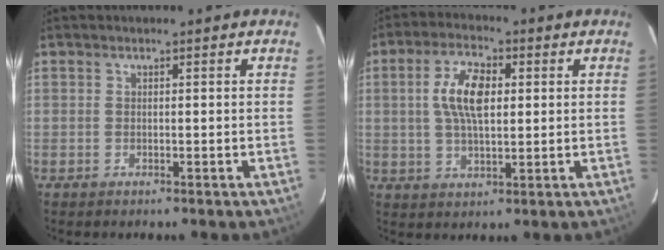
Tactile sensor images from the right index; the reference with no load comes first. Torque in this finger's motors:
{"motor_torque": [0.60, -0.09, 0.69, 0.14]}